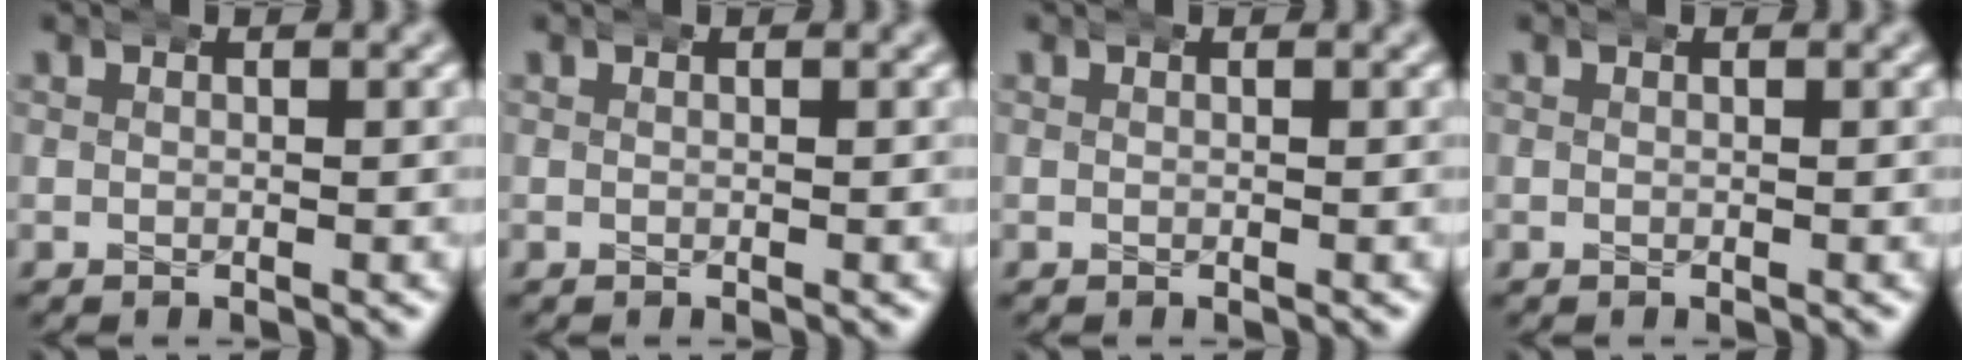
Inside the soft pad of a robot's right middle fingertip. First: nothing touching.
{"total": 0.0}
{"total": 0.0}
{"total": 0.0}